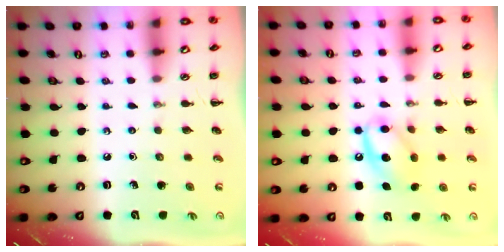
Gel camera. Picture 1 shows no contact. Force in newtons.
{"total": 12.9, "press": 12.8, "slide": 1.6}